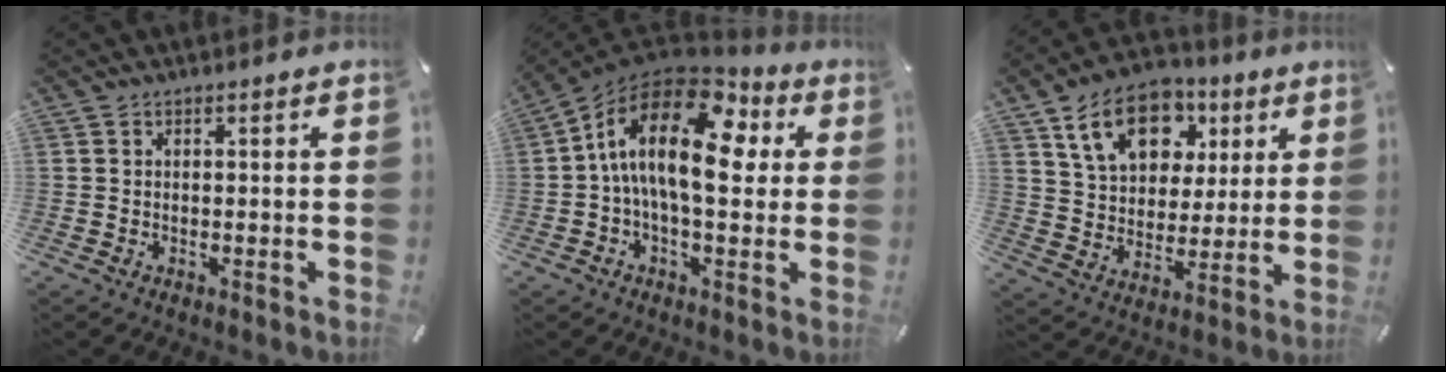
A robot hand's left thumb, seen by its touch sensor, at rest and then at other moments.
{"total": 19.1, "force": [3.2, 9.4, 16.3], "torque": [-0.312, -0.014, 0.046]}
{"total": 15.6, "force": [7.7, 11.1, 7.9], "torque": [-0.134, -0.017, 0.142]}